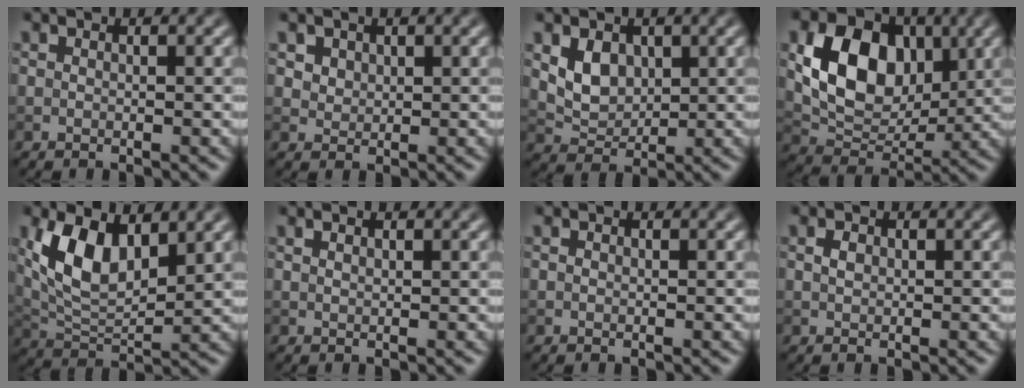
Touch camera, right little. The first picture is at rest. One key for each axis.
{"total": 2.6, "fx": 1.5, "fy": 1.9, "fz": 1.0, "tx": -0.036, "ty": -0.003, "tz": 0.036}
{"total": 3.1, "fx": 0.9, "fy": 2.4, "fz": 1.8, "tx": -0.037, "ty": -0.008, "tz": 0.020}
{"total": 9.2, "fx": 1.9, "fy": 6.6, "fz": 6.1, "tx": -0.108, "ty": -0.002, "tz": 0.036}
{"total": 6.8, "fx": 2.5, "fy": 3.4, "fz": 5.3, "tx": -0.110, "ty": -0.002, "tz": 0.050}
{"total": 0.6, "fx": 0.5, "fy": 0.1, "fz": 0.4, "tx": -0.006, "ty": 0.001, "tz": 0.009}
{"total": 0.0}
{"total": 0.9, "fx": 0.0, "fy": 0.7, "fz": 0.5, "tx": -0.013, "ty": 0.000, "tz": 0.000}